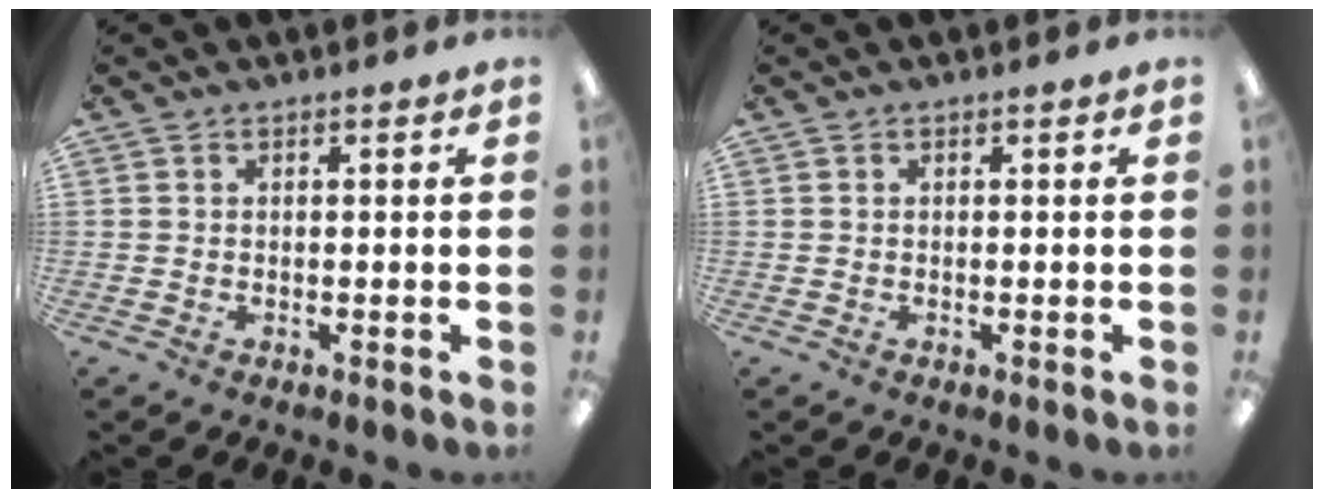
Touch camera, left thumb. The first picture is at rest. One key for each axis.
{"total": 0.0}